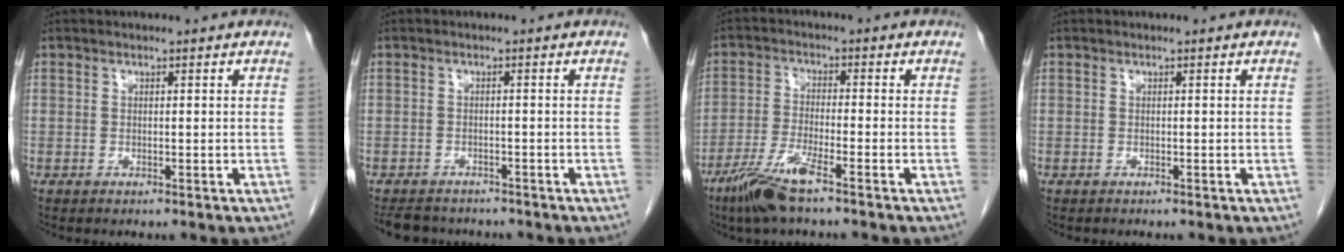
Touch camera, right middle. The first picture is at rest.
{"total": 6.3, "force": [-5.7, 2.2, 1.4], "torque": [-0.020, -0.005, -0.082]}
{"total": 7.2, "force": [-4.9, 0.3, 5.2], "torque": [-0.111, -0.017, -0.098]}
{"total": 0.0}